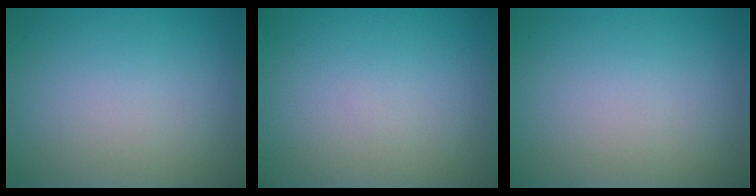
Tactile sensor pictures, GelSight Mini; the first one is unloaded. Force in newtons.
{"total": 0.0}
{"total": 0.0}